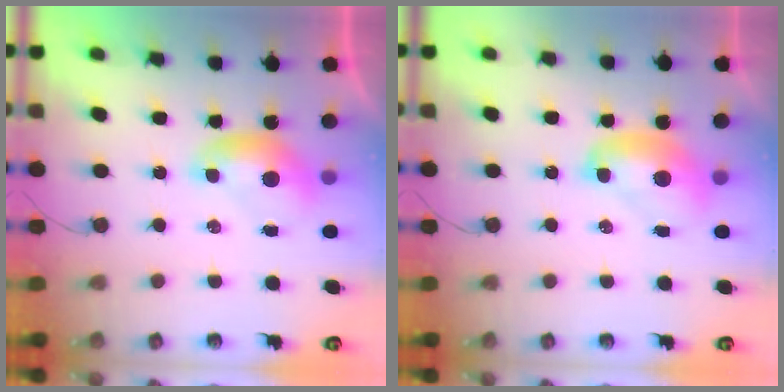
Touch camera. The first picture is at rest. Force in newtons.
{"total": 2.2, "press": 2.2, "slide": 0.2}